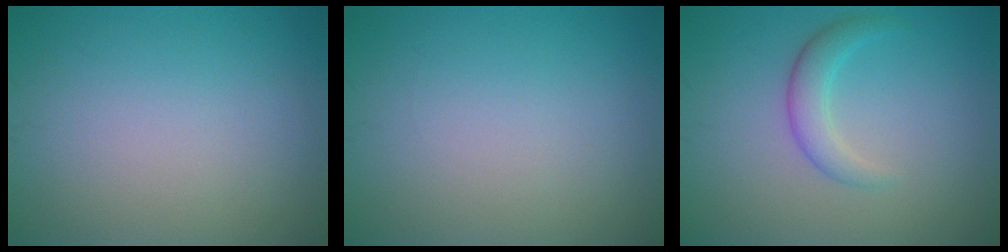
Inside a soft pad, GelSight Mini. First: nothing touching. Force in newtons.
{"total": 0.0}
{"total": 2.5, "press": 2.5, "slide": 0.1}